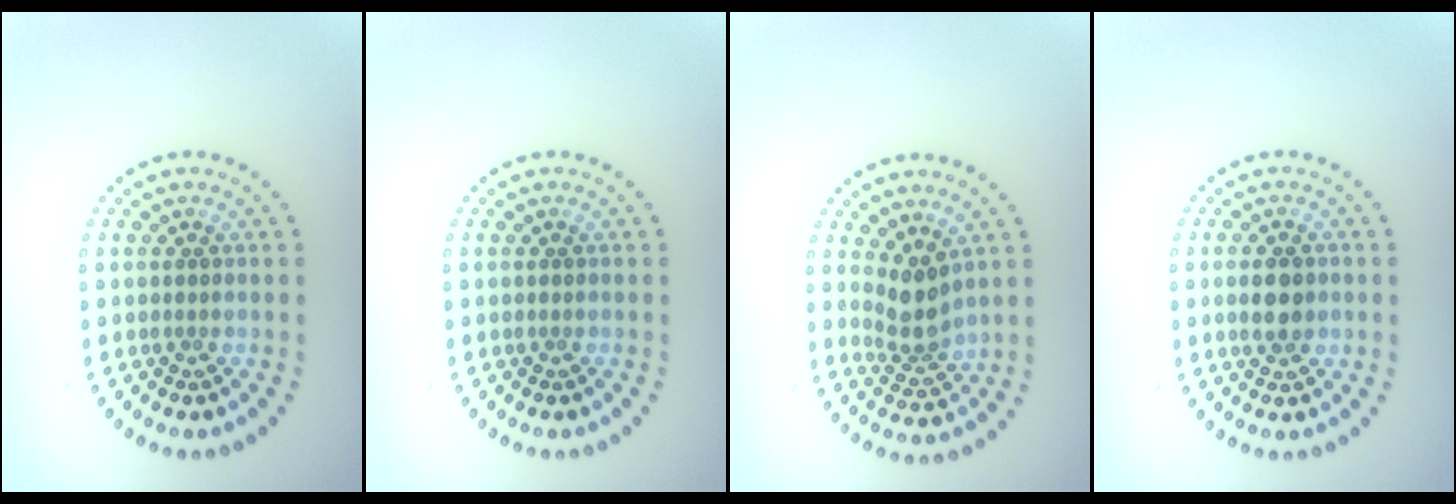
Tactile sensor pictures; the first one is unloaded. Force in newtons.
{"total": 0.0}
{"total": 2.9, "press": 2.2, "slide": 1.8}
{"total": 2.7, "press": 2.7, "slide": 0.0}